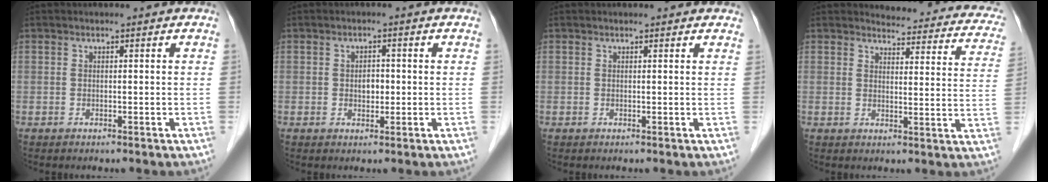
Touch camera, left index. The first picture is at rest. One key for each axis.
{"total": 2.0, "fx": -0.1, "fy": 1.4, "fz": 1.5, "tx": -0.022, "ty": 0.003, "tz": 0.000}
{"total": 2.9, "fx": 2.7, "fy": 0.7, "fz": 0.7, "tx": -0.012, "ty": 0.014, "tz": 0.022}
{"total": 16.6, "fx": 15.5, "fy": 4.1, "fz": 4.2, "tx": -0.018, "ty": -0.044, "tz": 0.147}